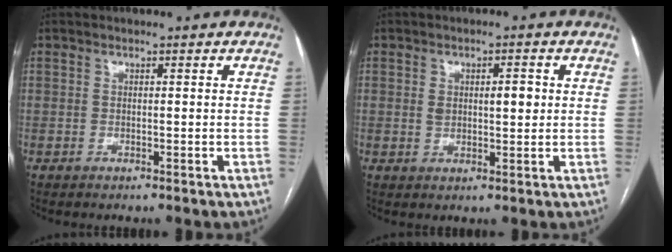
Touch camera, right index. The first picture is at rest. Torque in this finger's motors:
{"motor_torque": [0.03, 0.01, 0.14, 0.03]}